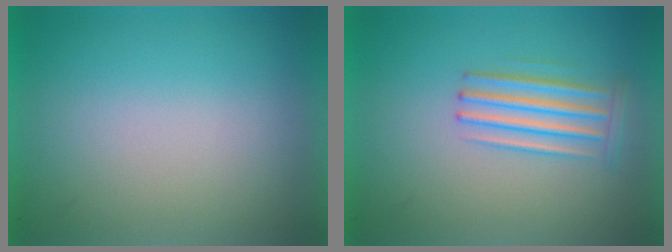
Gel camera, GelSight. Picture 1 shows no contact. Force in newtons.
{"total": 2.8}